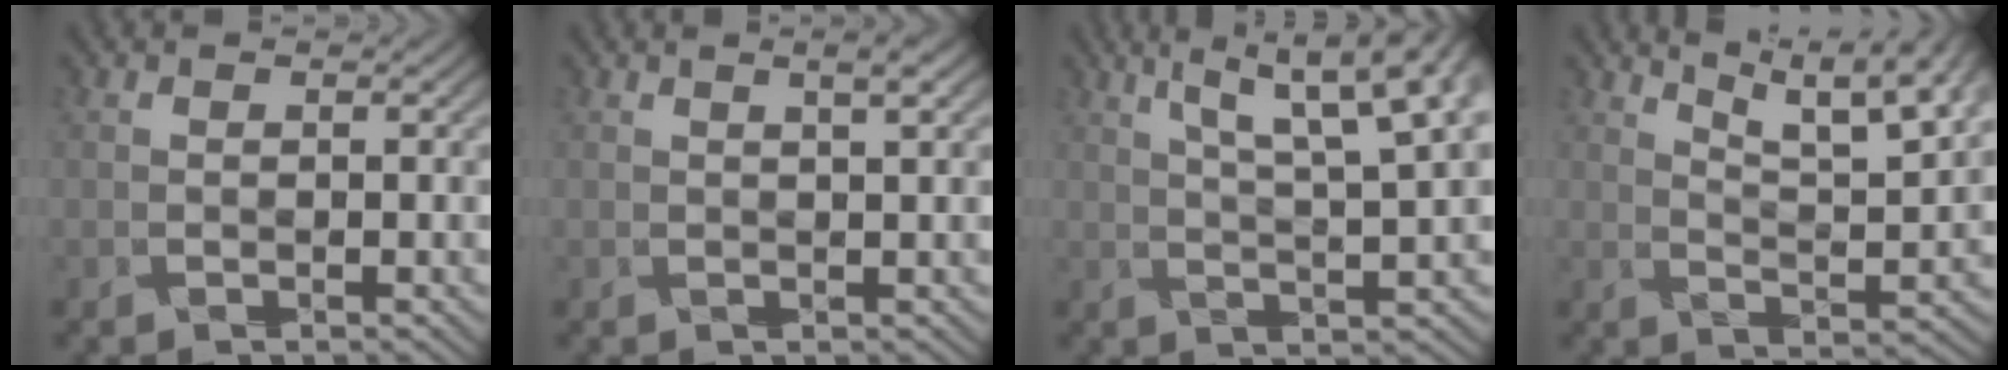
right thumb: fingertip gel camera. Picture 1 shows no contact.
{"total": 1.8, "force": [0.9, -0.1, 1.5], "torque": [-0.037, 0.004, 0.020]}
{"total": 9.0, "force": [5.1, 0.7, 7.4], "torque": [-0.133, 0.020, 0.080]}
{"total": 10.1, "force": [7.8, 1.4, 6.3], "torque": [-0.111, 0.007, 0.111]}